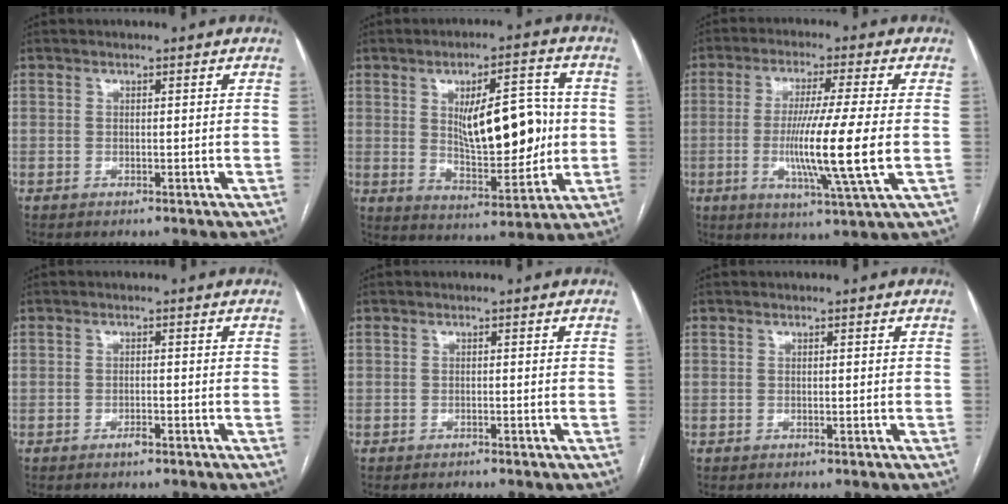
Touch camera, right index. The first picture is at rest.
{"total": 13.6, "force": [1.3, 4.8, 12.6], "torque": [-0.198, 0.007, 0.030]}
{"total": 12.7, "force": [-1.7, -1.1, 12.6], "torque": [-0.232, -0.025, -0.035]}
{"total": 1.2, "force": [-0.8, 0.3, 0.9], "torque": [-0.016, 0.000, -0.012]}
{"total": 0.8, "force": [-0.7, 0.0, 0.4], "torque": [-0.010, -0.001, -0.010]}
{"total": 0.0}